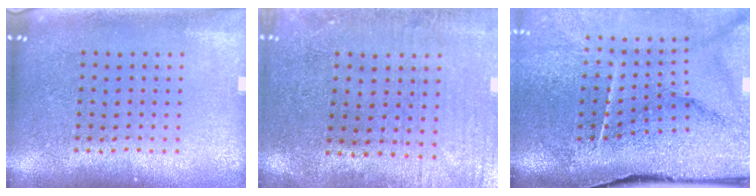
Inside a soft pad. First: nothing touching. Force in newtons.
{"total": 0.5, "press": 0.3, "slide": 0.5}
{"total": 4.9, "press": 3.9, "slide": 3.0}